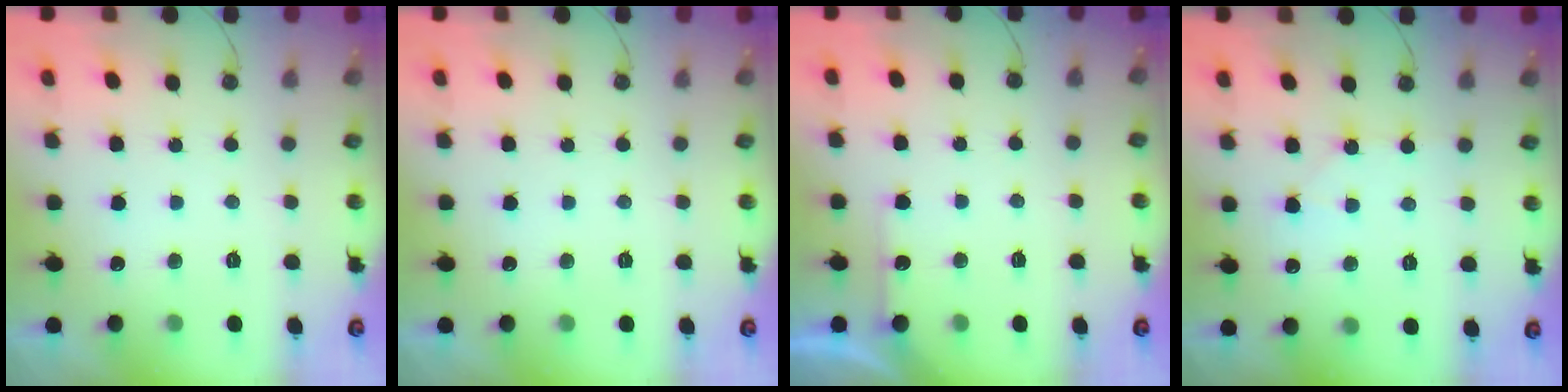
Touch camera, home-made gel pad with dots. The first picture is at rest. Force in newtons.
{"total": 0.0}
{"total": 3.0, "press": 3.0, "slide": 0.5}
{"total": 4.9, "press": 4.8, "slide": 0.8}